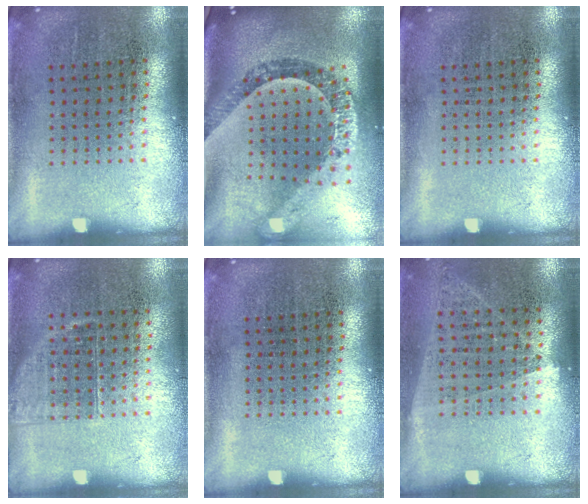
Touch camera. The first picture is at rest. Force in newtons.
{"total": 2.1, "press": 1.8, "slide": 1.2}
{"total": 0.0}
{"total": 1.1, "press": 0.9, "slide": 0.6}
{"total": 0.0}
{"total": 1.0, "press": 0.9, "slide": 0.4}